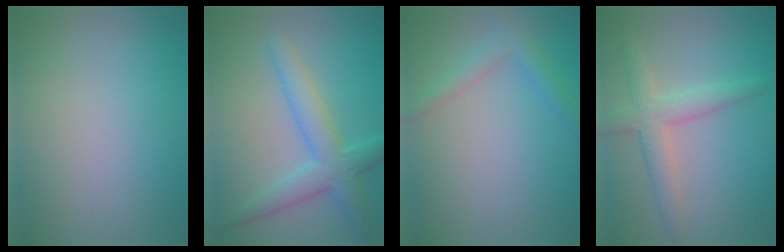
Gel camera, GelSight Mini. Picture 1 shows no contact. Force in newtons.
{"total": 4.6, "press": 4.6, "slide": 0.2}
{"total": 2.3, "press": 2.3, "slide": 0.2}
{"total": 3.6, "press": 3.6, "slide": 0.1}